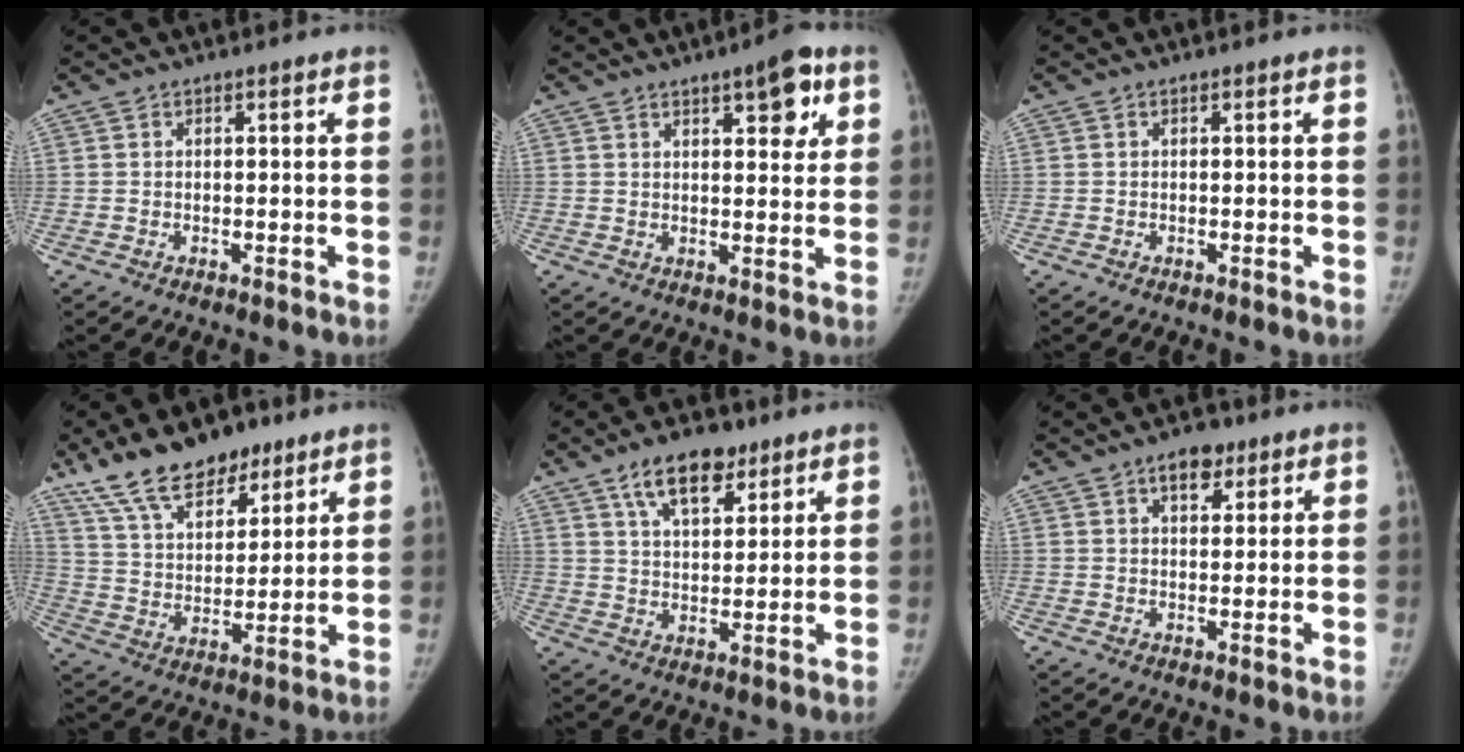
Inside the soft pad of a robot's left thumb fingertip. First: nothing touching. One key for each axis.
{"total": 7.7, "fx": 3.9, "fy": 2.8, "fz": 6.0, "tx": -0.057, "ty": -0.015, "tz": 0.048}
{"total": 0.0}
{"total": 16.9, "fx": 12.0, "fy": 8.4, "fz": 8.4, "tx": -0.104, "ty": -0.049, "tz": 0.213}
{"total": 10.6, "fx": 6.6, "fy": 5.3, "fz": 6.4, "tx": -0.081, "ty": -0.030, "tz": 0.113}
{"total": 5.1, "fx": 2.9, "fy": 3.1, "fz": 2.9, "tx": -0.018, "ty": -0.011, "tz": 0.039}